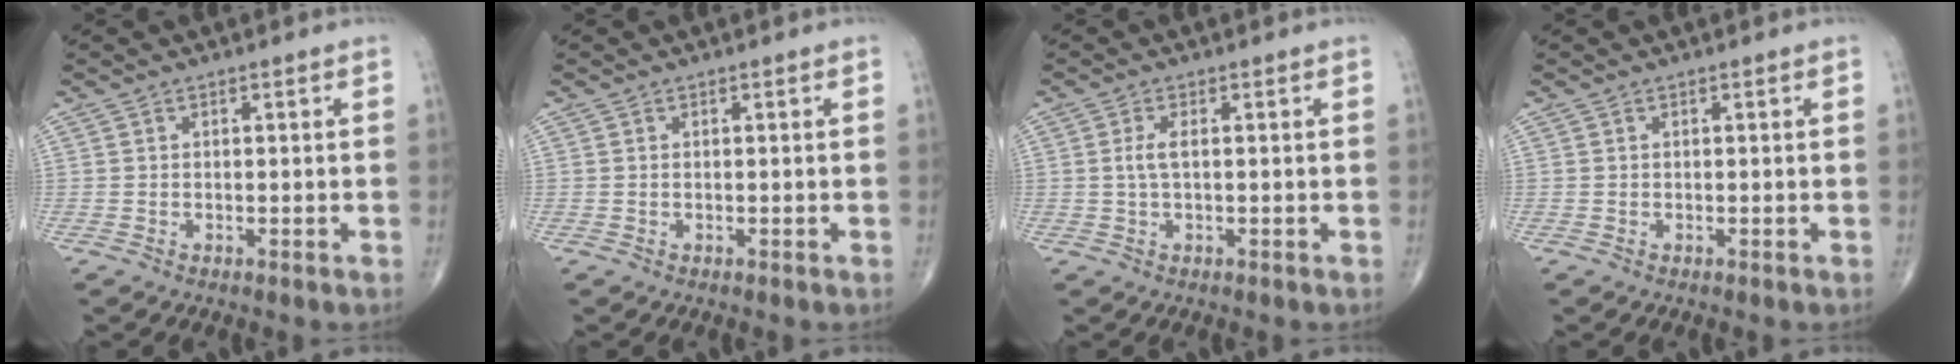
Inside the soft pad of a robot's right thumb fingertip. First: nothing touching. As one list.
[{"total": 0.0}, {"total": 2.3, "force": [0.2, 0.7, 2.2], "torque": [-0.056, 0.005, 0.003]}, {"total": 0.0}]